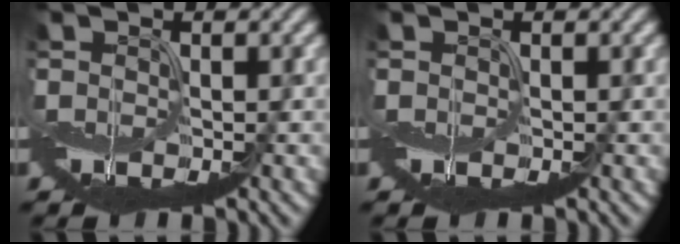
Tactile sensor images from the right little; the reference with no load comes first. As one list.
[{"total": 0.0}]